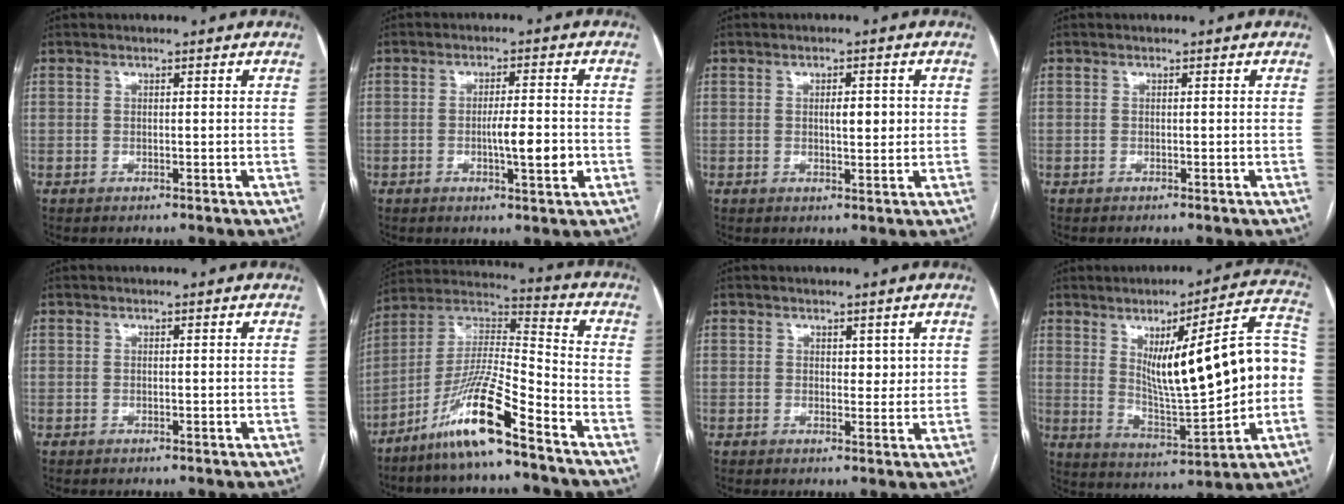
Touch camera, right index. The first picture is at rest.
{"total": 5.8, "force": [-1.3, 0.8, 5.6], "torque": [-0.091, -0.004, -0.020]}
{"total": 3.2, "force": [0.4, 1.0, 3.0], "torque": [-0.046, 0.001, 0.006]}
{"total": 0.0}
{"total": 0.0}
{"total": 13.8, "force": [-9.2, 0.2, 10.3], "torque": [-0.207, -0.003, -0.175]}
{"total": 2.2, "force": [0.9, 1.4, 1.5], "torque": [-0.012, -0.002, 0.014]}
{"total": 18.9, "force": [1.2, 3.2, 18.6], "torque": [-0.275, 0.024, 0.032]}